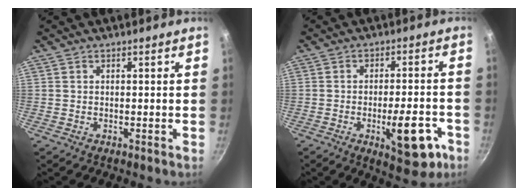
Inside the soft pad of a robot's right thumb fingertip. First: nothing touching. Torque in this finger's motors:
{"motor_torque": [1.42, 1.22, 1.03, -0.36, 0.31]}